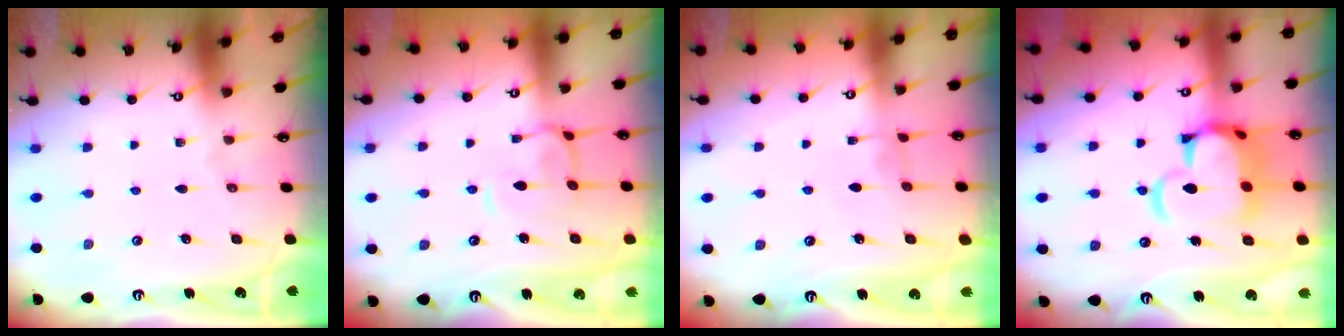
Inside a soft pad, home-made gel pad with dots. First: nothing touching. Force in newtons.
{"total": 2.2, "press": 2.0, "slide": 0.7}
{"total": 1.9, "press": 1.9, "slide": 0.3}
{"total": 8.9, "press": 8.7, "slide": 1.6}